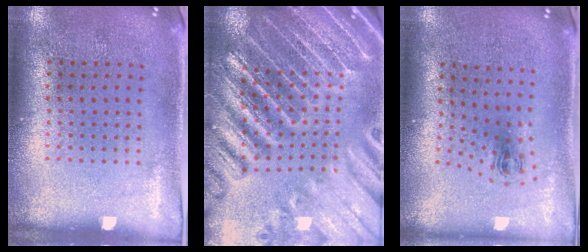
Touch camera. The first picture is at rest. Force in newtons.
{"total": 4.7, "press": 4.2, "slide": 2.0}
{"total": 0.9, "press": 0.4, "slide": 0.8}